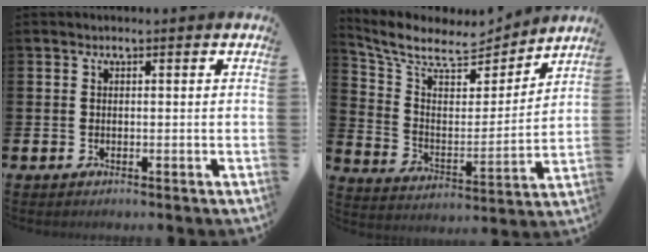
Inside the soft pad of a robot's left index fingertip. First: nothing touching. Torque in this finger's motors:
{"motor_torque": [0.88, -1.26, 0.34, 0.09]}